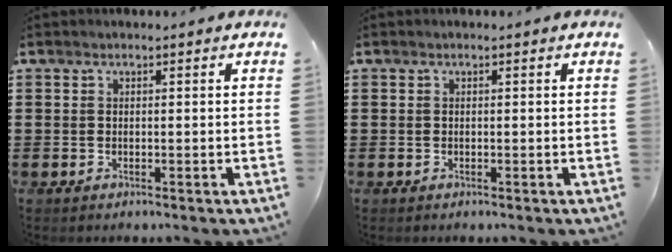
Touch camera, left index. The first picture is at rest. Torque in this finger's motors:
{"motor_torque": [0.00, 0.00, 0.00, 0.00]}